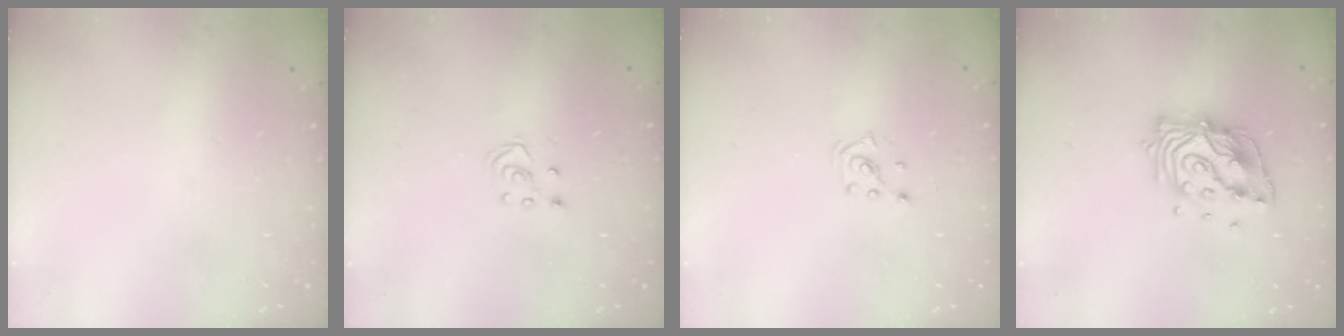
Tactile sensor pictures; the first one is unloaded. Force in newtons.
{"total": 2.5, "press": 2.5, "slide": 0.2}
{"total": 2.0, "press": 2.0, "slide": 0.6}
{"total": 13.3, "press": 13.2, "slide": 1.5}